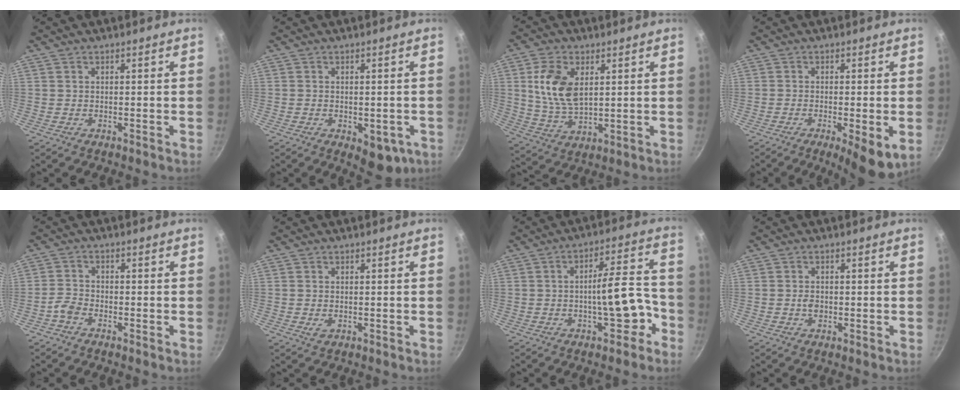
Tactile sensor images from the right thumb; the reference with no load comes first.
{"total": 6.9, "force": [-2.4, 3.8, 5.3], "torque": [-0.042, 0.006, -0.021]}
{"total": 11.4, "force": [2.9, 6.7, 8.7], "torque": [-0.160, -0.016, 0.062]}
{"total": 7.7, "force": [-2.5, 2.0, 7.0], "torque": [-0.102, -0.003, -0.031]}
{"total": 2.8, "force": [-2.0, 1.4, 1.2], "torque": [-0.031, 0.020, -0.047]}
{"total": 1.5, "force": [-0.3, 1.0, 1.1], "torque": [-0.018, -0.002, -0.002]}
{"total": 10.7, "force": [-4.2, 4.0, 9.0], "torque": [-0.097, 0.057, -0.052]}
{"total": 1.9, "force": [-0.4, 1.4, 1.3], "torque": [-0.021, 0.004, -0.007]}